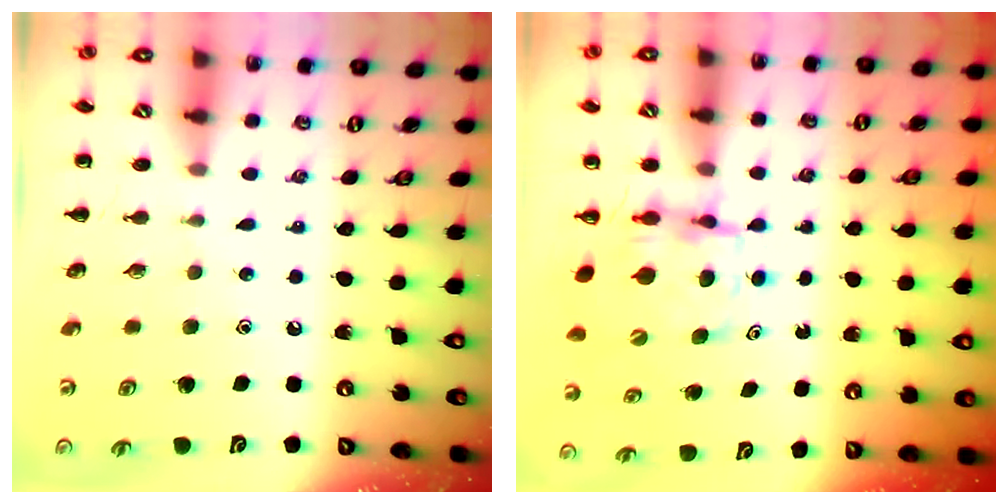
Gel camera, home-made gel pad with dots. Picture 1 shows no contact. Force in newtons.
{"total": 5.2, "press": 5.2, "slide": 0.4}